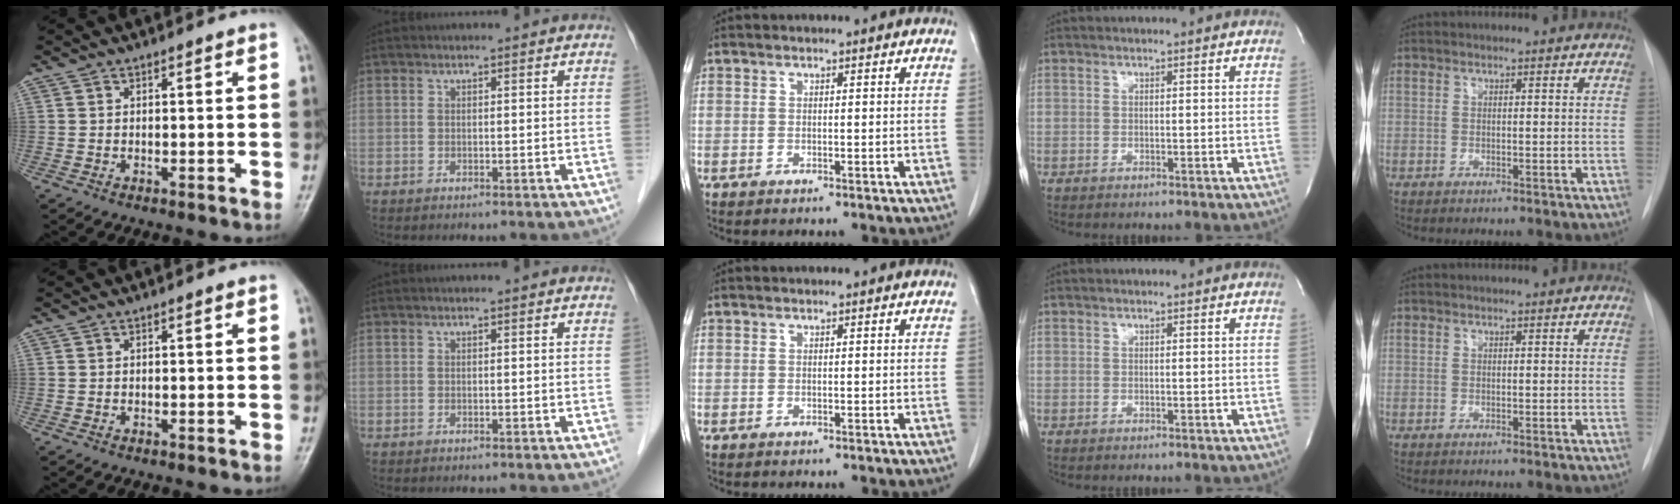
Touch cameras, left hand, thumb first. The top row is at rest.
{}